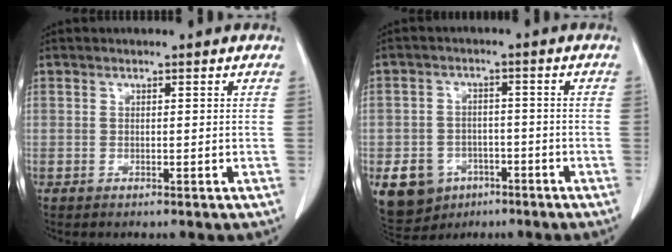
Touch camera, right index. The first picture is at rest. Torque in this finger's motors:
{"motor_torque": [0.03, -0.03, -0.34, -0.21]}